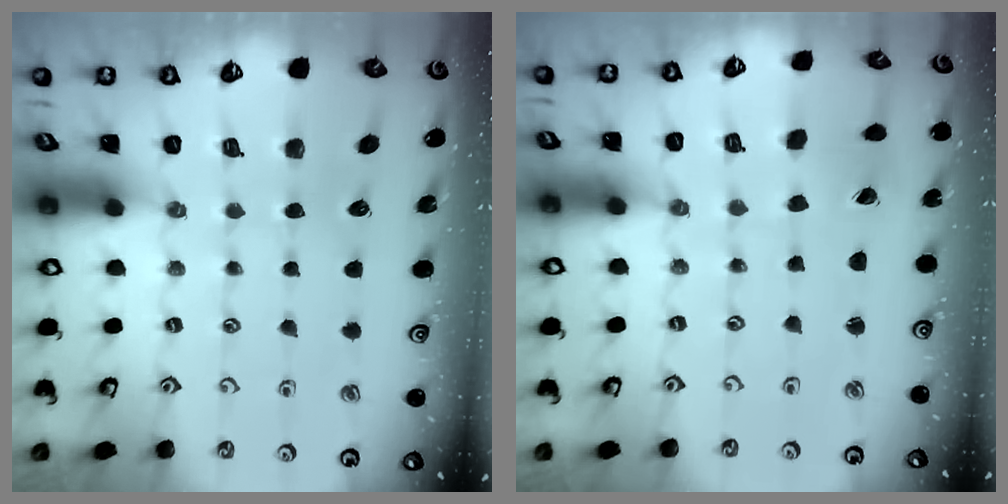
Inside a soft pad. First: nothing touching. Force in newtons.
{"total": 0.6, "press": 0.6, "slide": 0.1}